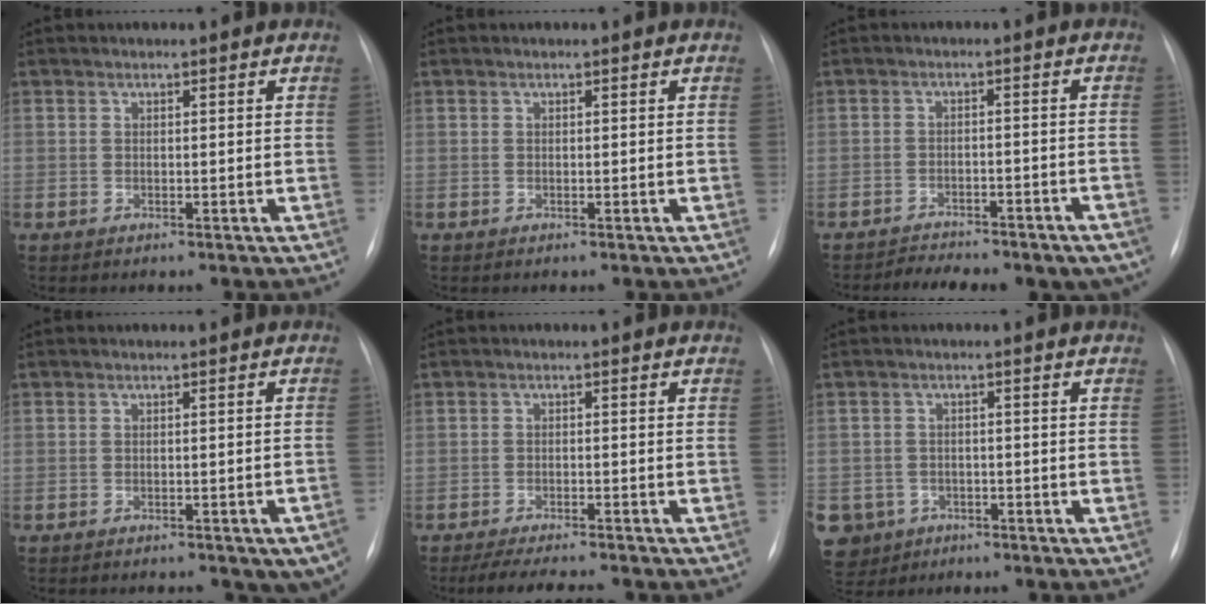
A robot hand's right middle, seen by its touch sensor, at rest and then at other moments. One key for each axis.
{"total": 0.0}
{"total": 11.5, "fx": -9.5, "fy": 3.6, "fz": 5.4, "tx": -0.071, "ty": 0.010, "tz": -0.119}
{"total": 9.9, "fx": -7.6, "fy": 3.1, "fz": 5.6, "tx": -0.066, "ty": -0.002, "tz": -0.081}
{"total": 9.1, "fx": -8.3, "fy": 1.3, "fz": 3.6, "tx": -0.058, "ty": -0.011, "tz": -0.121}
{"total": 10.1, "fx": -4.8, "fy": 8.6, "fz": 2.1, "tx": -0.082, "ty": 0.002, "tz": -0.068}